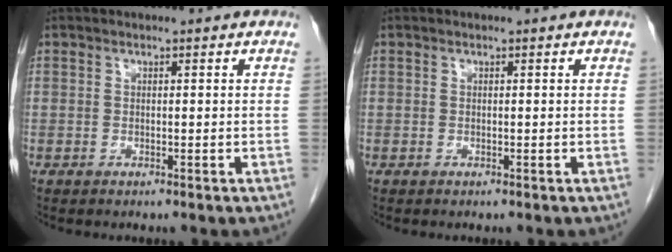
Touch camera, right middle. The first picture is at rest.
{"total": 0.0}